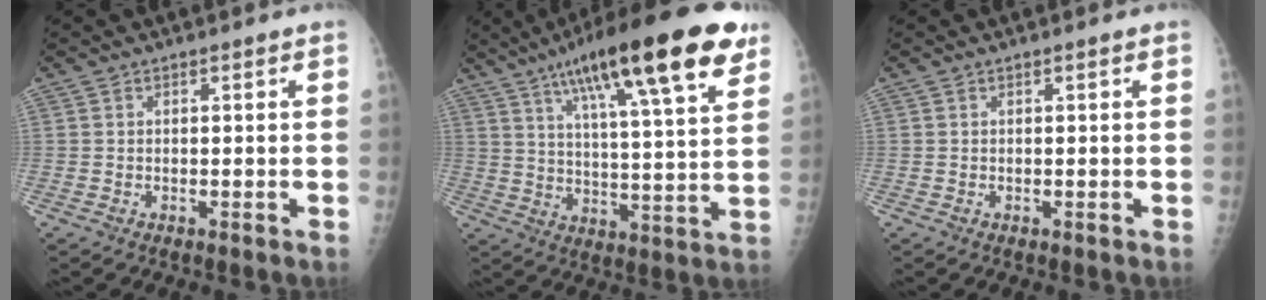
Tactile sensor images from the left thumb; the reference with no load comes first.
{"total": 24.3, "force": [13.8, 4.9, 19.5], "torque": [-0.293, -0.022, 0.212]}
{"total": 0.0}